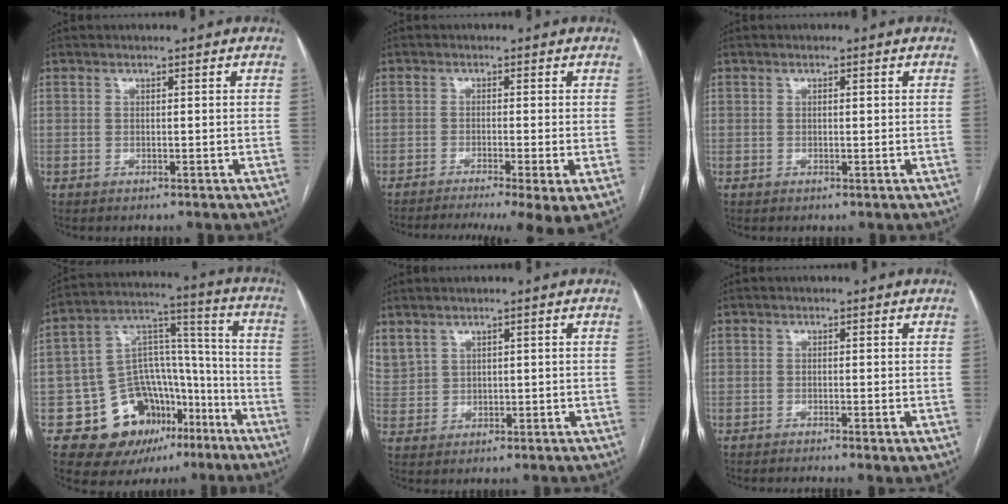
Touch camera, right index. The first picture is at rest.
{"total": 11.3, "force": [-7.9, 0.5, 8.0], "torque": [-0.106, -0.015, -0.118]}
{"total": 0.7, "force": [0.1, 0.2, 0.6], "torque": [-0.011, 0.000, 0.002]}
{"total": 16.5, "force": [-8.4, 11.7, 8.1], "torque": [-0.117, 0.067, -0.118]}
{"total": 4.6, "force": [3.4, 2.8, 1.4], "torque": [-0.037, 0.013, 0.085]}
{"total": 2.0, "force": [-1.2, 0.0, 1.6], "torque": [-0.020, -0.004, -0.018]}